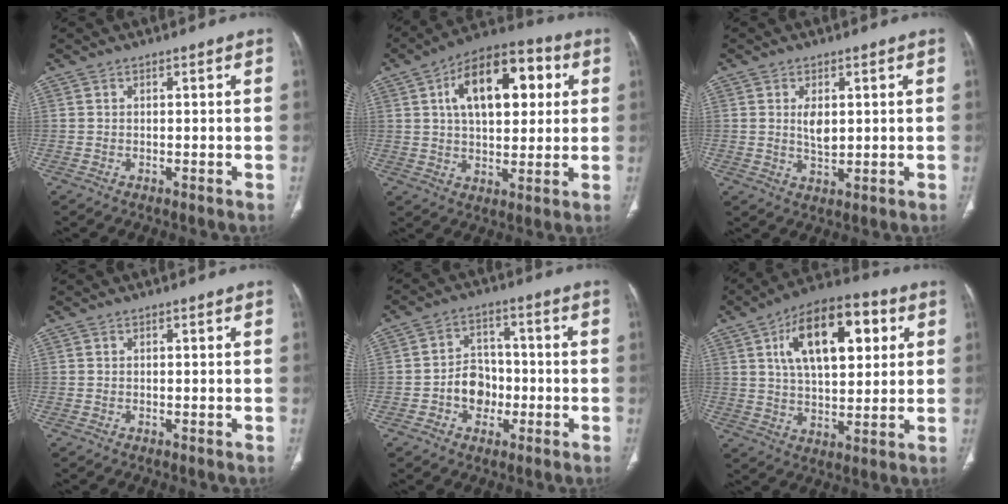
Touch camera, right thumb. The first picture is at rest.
{"total": 18.1, "force": [5.0, 9.7, 14.5], "torque": [-0.193, 0.014, 0.074]}
{"total": 4.2, "force": [0.9, 2.2, 3.5], "torque": [-0.056, -0.011, 0.022]}
{"total": 0.0}
{"total": 7.2, "force": [-2.0, 6.0, 3.6], "torque": [-0.025, 0.026, -0.037]}
{"total": 19.0, "force": [6.3, 9.4, 15.2], "torque": [-0.211, 0.000, 0.101]}